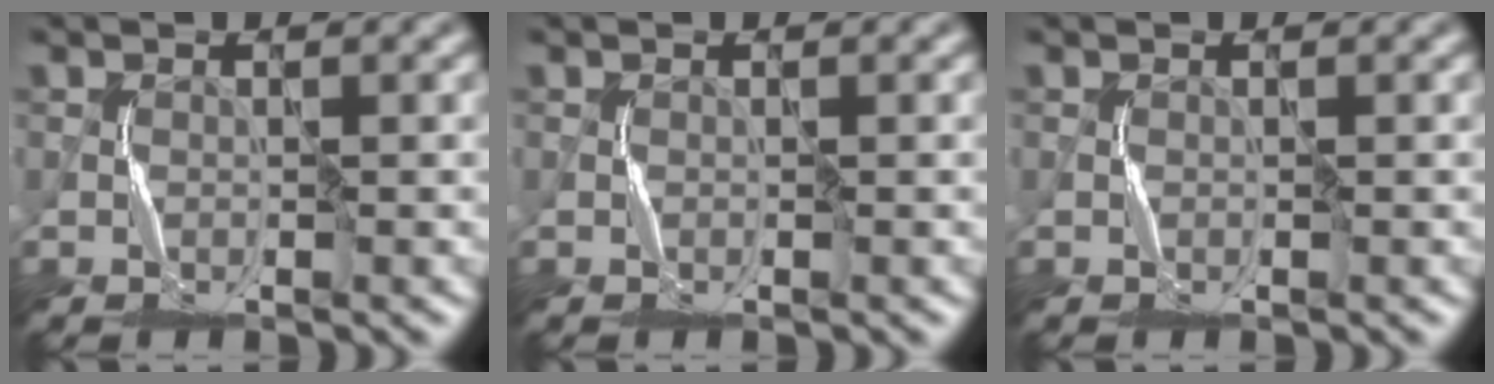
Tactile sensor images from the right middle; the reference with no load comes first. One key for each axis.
{"total": 0.0}
{"total": 0.0}